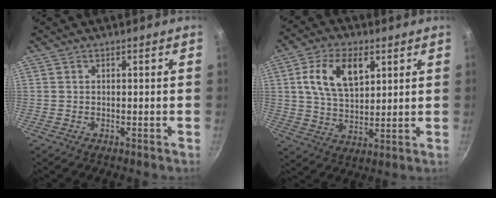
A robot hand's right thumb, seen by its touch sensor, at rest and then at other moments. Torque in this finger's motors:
{"motor_torque": [0.16, 0.27, 0.13, -0.09, 0.32]}